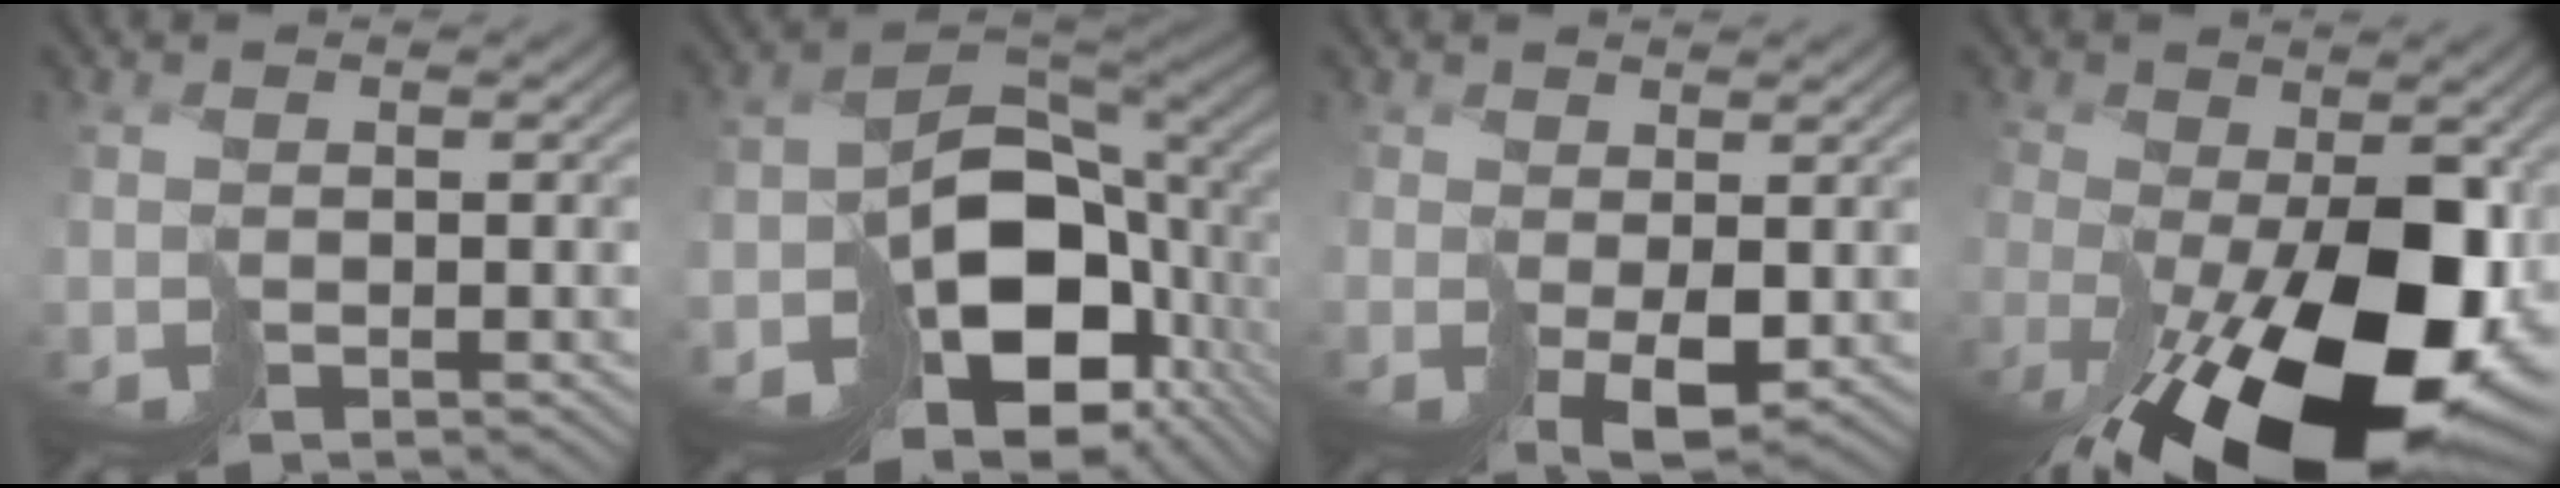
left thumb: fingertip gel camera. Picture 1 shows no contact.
{"total": 14.5, "force": [-5.4, 9.5, 9.6], "torque": [-0.164, -0.031, -0.071]}
{"total": 3.3, "force": [0.6, 1.8, 2.7], "torque": [-0.054, -0.013, 0.023]}
{"total": 18.1, "force": [-6.5, 8.6, 14.6], "torque": [-0.240, -0.043, -0.078]}